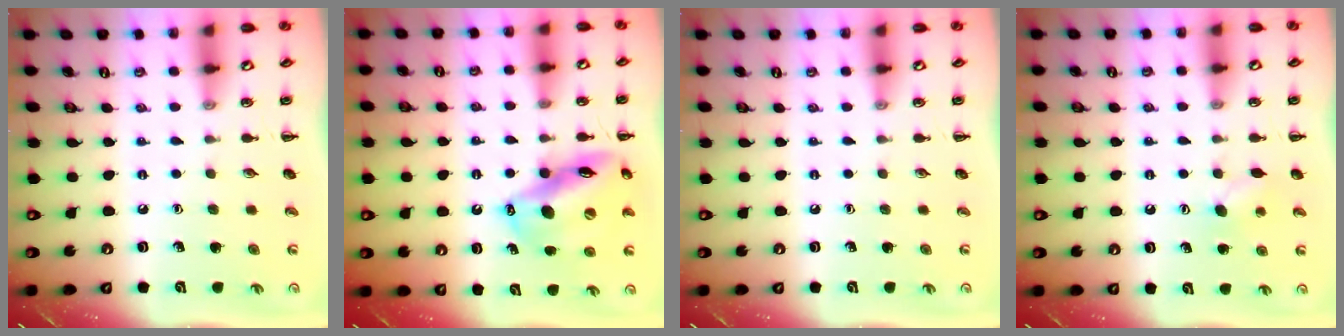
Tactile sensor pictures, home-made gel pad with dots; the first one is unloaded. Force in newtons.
{"total": 15.5, "press": 14.9, "slide": 4.2}
{"total": 0.0}
{"total": 5.8, "press": 5.6, "slide": 1.2}